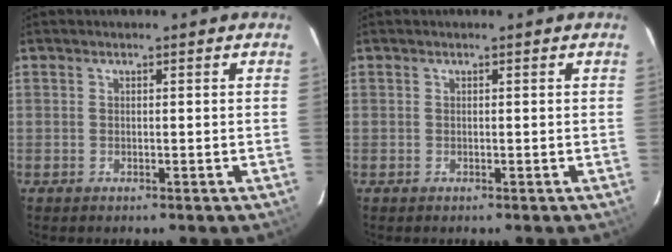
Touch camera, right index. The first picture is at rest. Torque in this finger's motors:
{"motor_torque": [0.00, 0.00, 0.01, 0.00]}